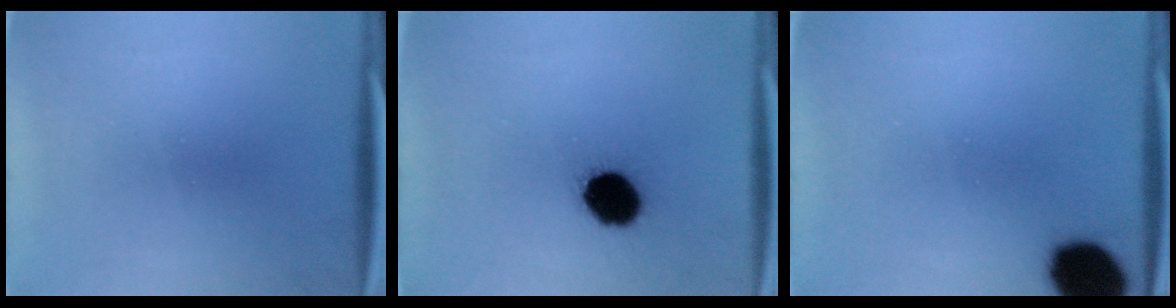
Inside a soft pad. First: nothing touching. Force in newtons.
{"total": 10.7}
{"total": 13.4}